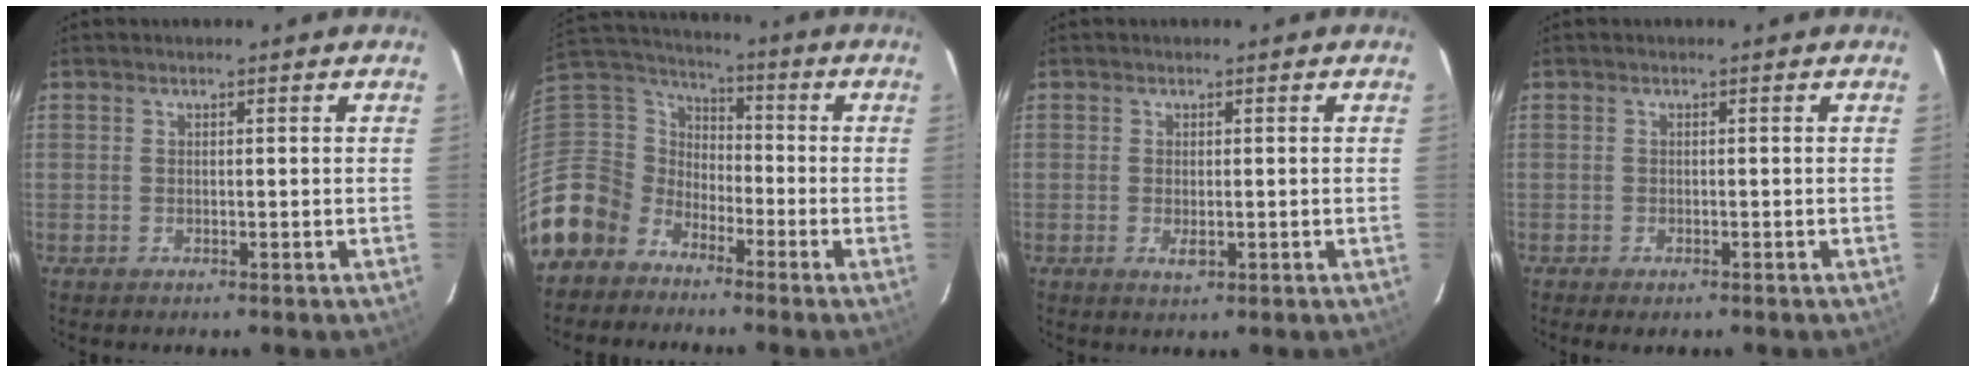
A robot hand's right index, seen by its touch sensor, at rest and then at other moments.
{"total": 11.6, "force": [-7.4, 8.9, 1.2], "torque": [-0.066, 0.035, -0.163]}
{"total": 1.9, "force": [-0.5, 1.0, 1.6], "torque": [-0.030, -0.005, -0.006]}
{"total": 2.0, "force": [-1.5, 0.8, 1.0], "torque": [-0.023, -0.008, -0.024]}